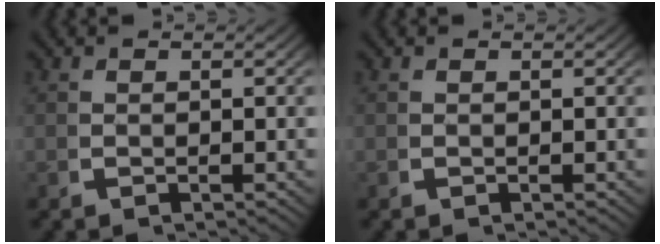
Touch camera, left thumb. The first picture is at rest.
{"total": 0.0}